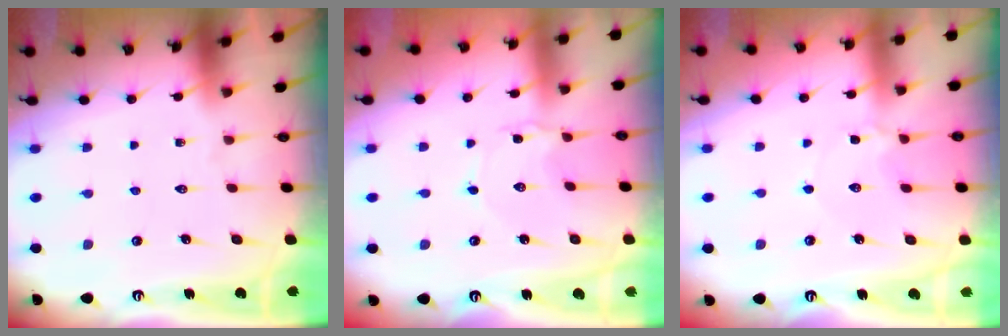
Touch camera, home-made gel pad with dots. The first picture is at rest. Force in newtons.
{"total": 2.0, "press": 2.0, "slide": 0.4}
{"total": 2.7, "press": 2.7, "slide": 0.3}